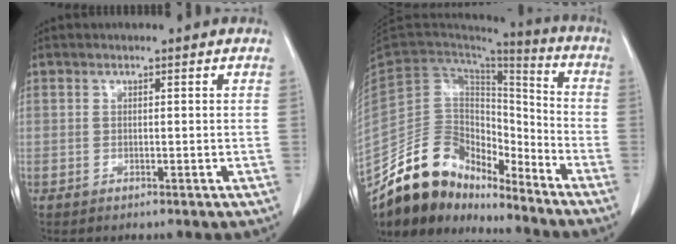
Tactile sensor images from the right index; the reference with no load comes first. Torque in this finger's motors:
{"motor_torque": [-0.41, -0.64, -0.31, -0.21]}